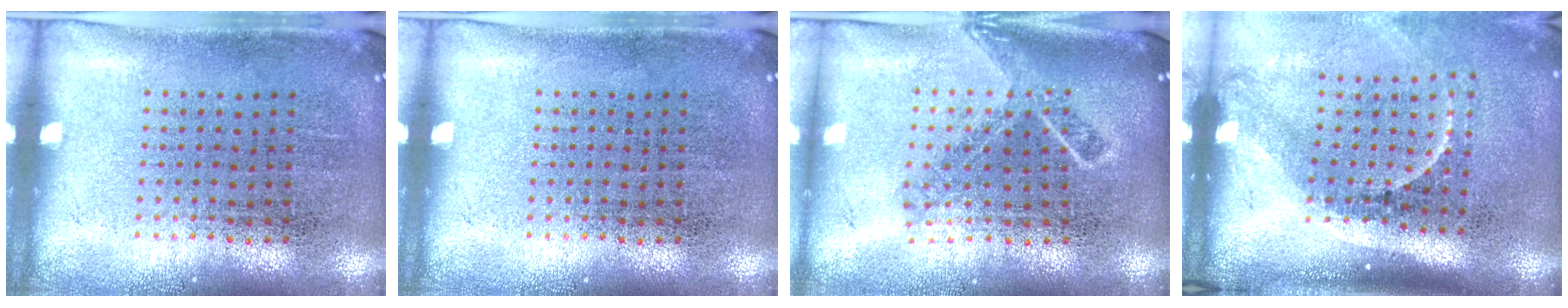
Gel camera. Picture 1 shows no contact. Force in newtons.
{"total": 0.0}
{"total": 1.6, "press": 1.2, "slide": 1.1}
{"total": 2.2, "press": 1.4, "slide": 1.6}